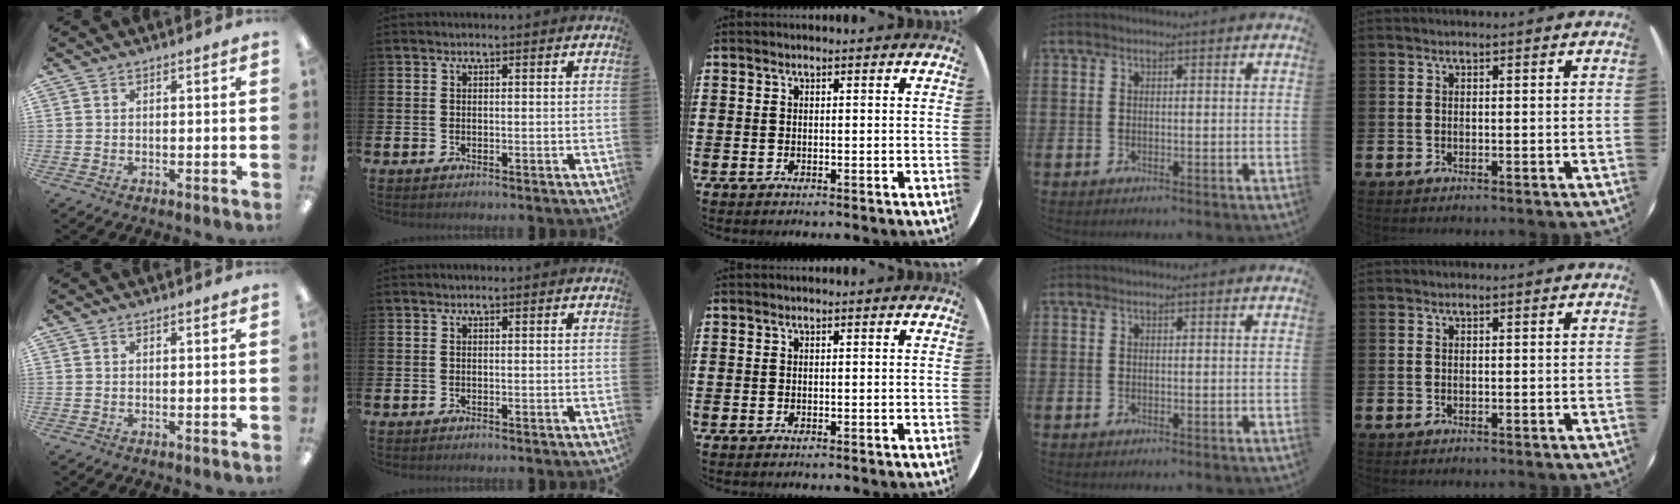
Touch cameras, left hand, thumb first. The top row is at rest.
{}